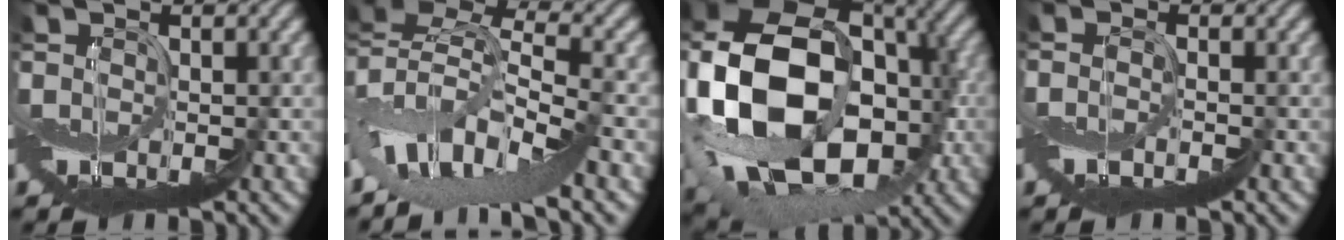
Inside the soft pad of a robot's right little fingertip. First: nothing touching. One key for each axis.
{"total": 5.3, "fx": -5.0, "fy": -0.7, "fz": 1.7, "tx": -0.061, "ty": 0.028, "tz": -0.089}
{"total": 12.5, "fx": 0.5, "fy": 9.2, "fz": 8.4, "tx": -0.215, "ty": -0.008, "tz": 0.036}
{"total": 2.9, "fx": -1.9, "fy": -1.9, "fz": -1.0, "tx": -0.004, "ty": 0.002, "tz": -0.040}